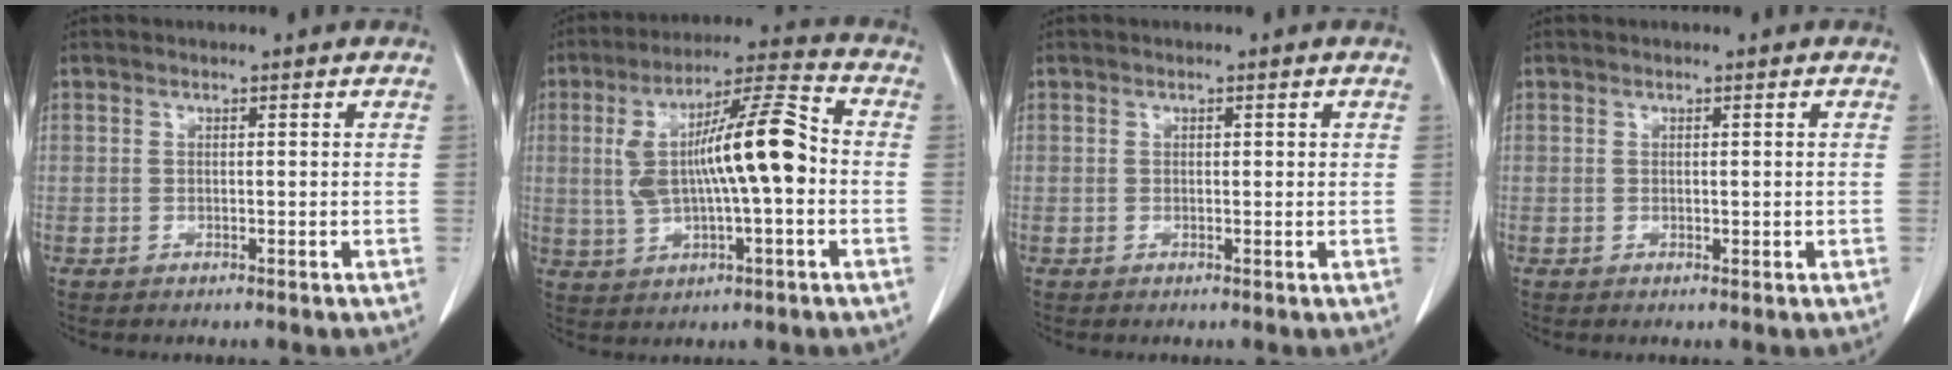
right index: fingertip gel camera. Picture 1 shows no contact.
{"total": 13.4, "force": [0.1, 2.4, 13.2], "torque": [-0.239, 0.027, 0.003]}
{"total": 0.6, "force": [0.3, 0.3, 0.5], "torque": [-0.004, 0.001, 0.003]}
{"total": 0.6, "force": [0.0, 0.3, 0.5], "torque": [-0.010, -0.002, 0.004]}